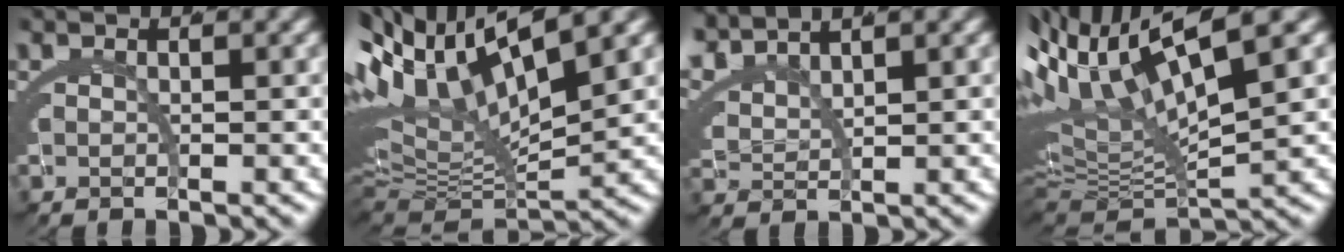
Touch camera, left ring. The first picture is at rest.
{"total": 13.6, "force": [4.3, 7.9, 10.2], "torque": [-0.200, 0.009, 0.065]}
{"total": 4.2, "force": [3.4, 1.6, 1.9], "torque": [-0.061, 0.002, 0.069]}
{"total": 11.6, "force": [3.3, 6.6, 9.0], "torque": [-0.182, 0.010, 0.047]}